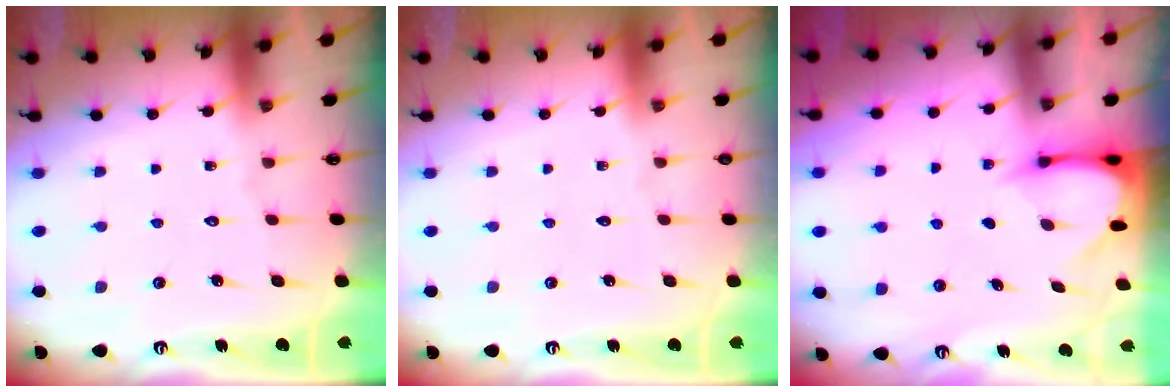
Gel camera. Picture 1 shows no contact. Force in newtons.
{"total": 0.0}
{"total": 3.7, "press": 3.7, "slide": 0.3}